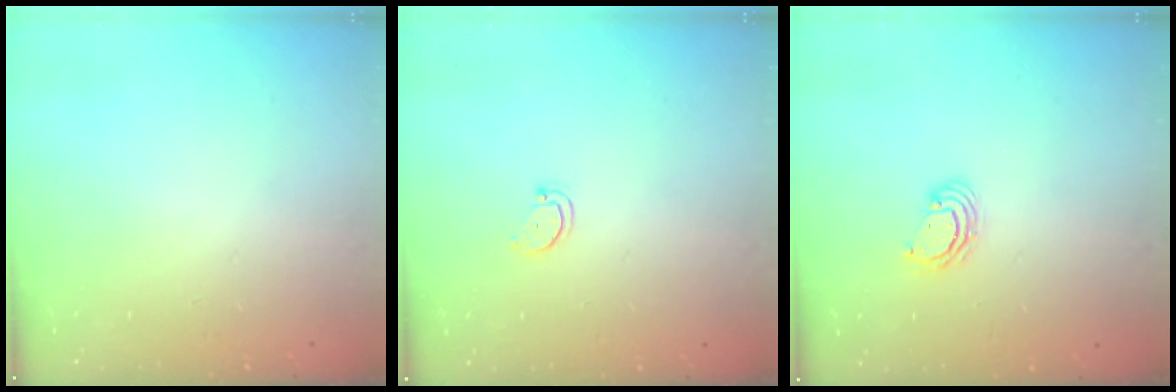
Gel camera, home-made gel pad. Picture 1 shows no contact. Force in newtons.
{"total": 2.3, "press": 2.3, "slide": 0.4}
{"total": 3.9, "press": 3.8, "slide": 0.2}